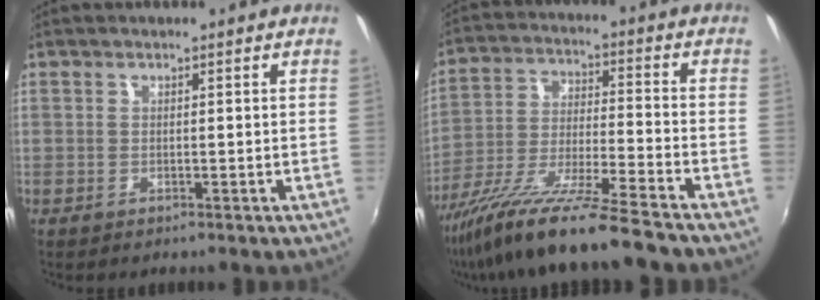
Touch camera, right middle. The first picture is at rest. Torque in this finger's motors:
{"motor_torque": [1.08, -1.05, 0.29, 0.21]}